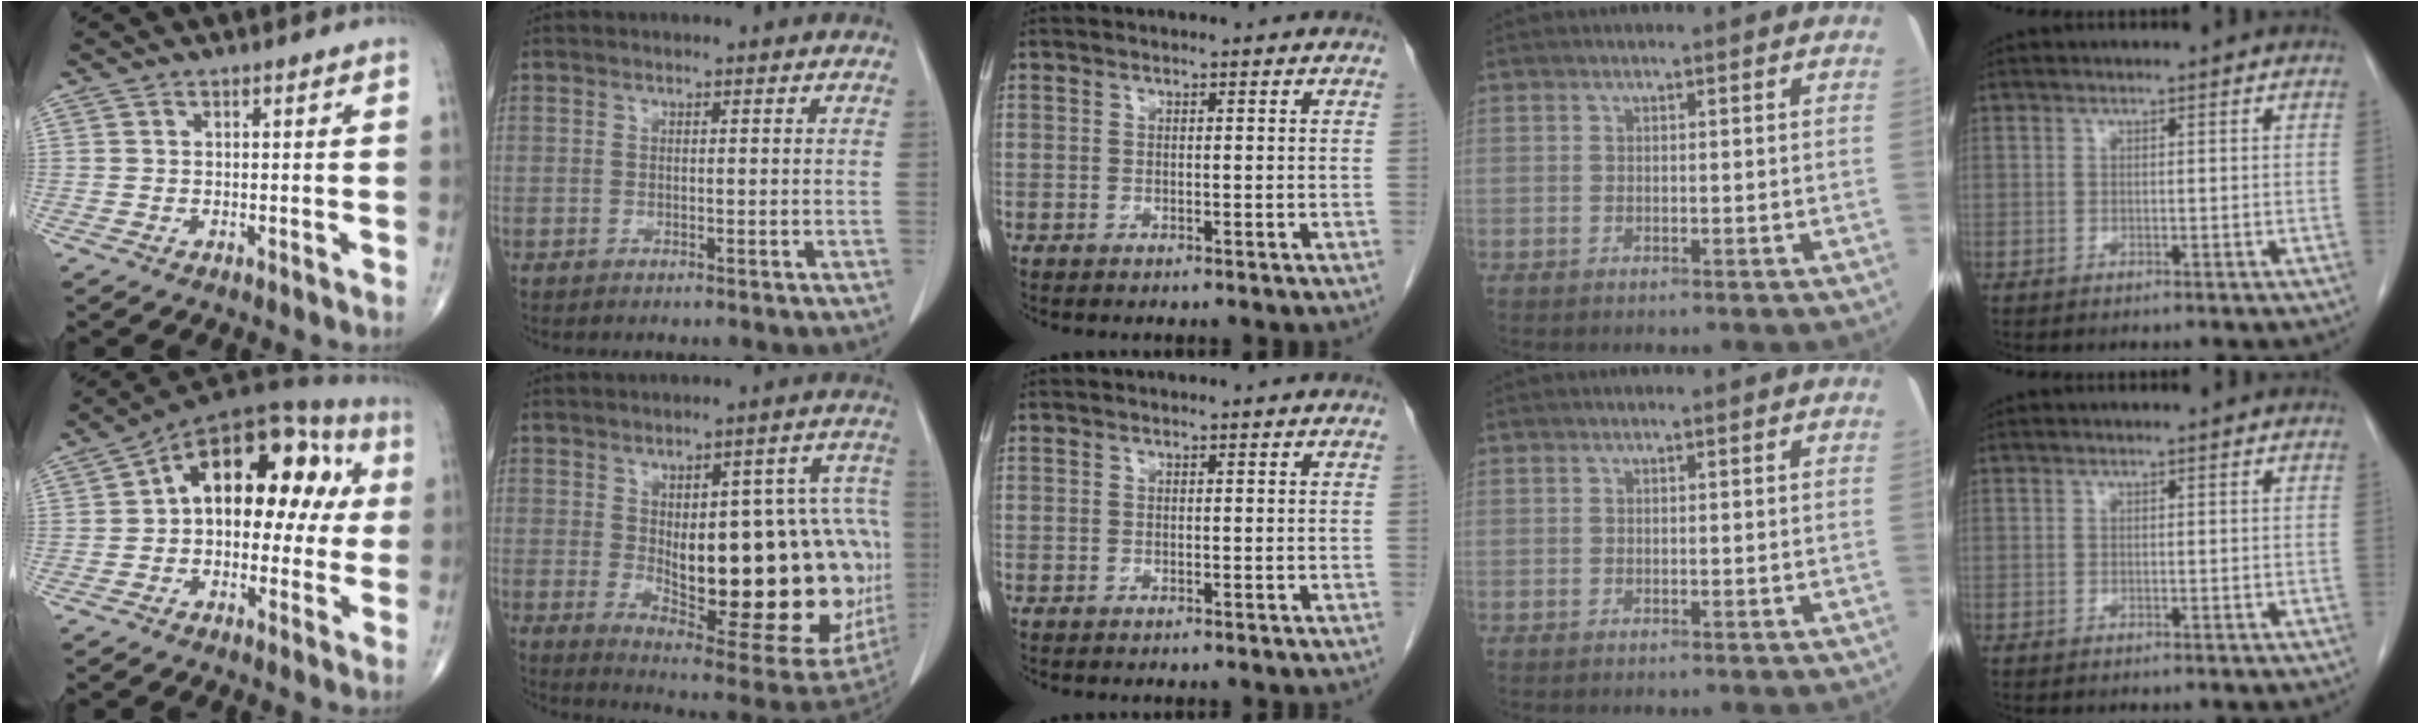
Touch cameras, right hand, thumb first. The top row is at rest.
{"thumb": {"total": 18.2, "force": [1.9, 10.9, 14.4], "torque": [-0.160, 0.053, 0.015]}, "index": {"total": 26.9, "force": [-1.3, 9.1, 25.3], "torque": [-0.271, 0.018, 0.014]}}